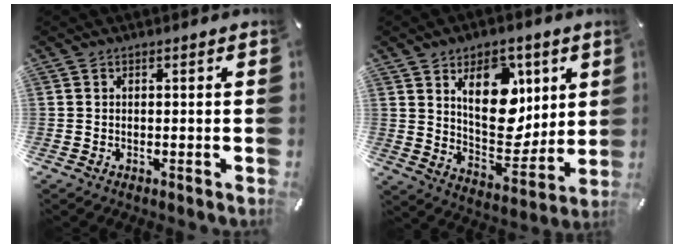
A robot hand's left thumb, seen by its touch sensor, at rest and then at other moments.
{"total": 16.6, "force": [6.7, 10.7, 10.7], "torque": [-0.155, -0.028, 0.121]}